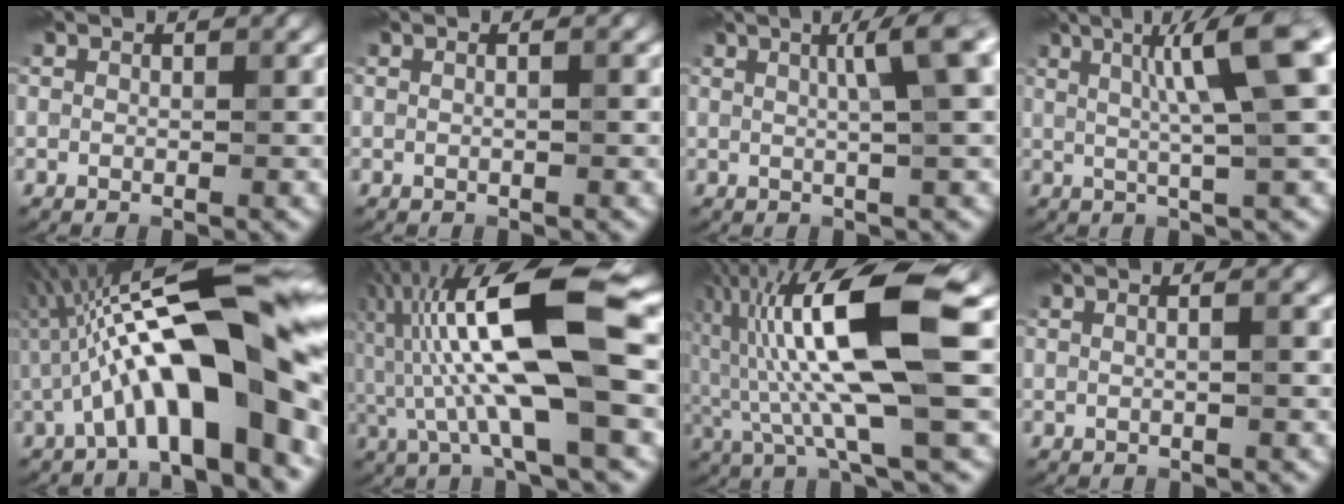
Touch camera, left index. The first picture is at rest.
{"total": 1.2, "force": [0.3, 0.5, 1.1], "torque": [-0.006, -0.008, -0.007]}
{"total": 5.2, "force": [1.5, 0.8, 4.9], "torque": [-0.060, 0.015, 0.023]}
{"total": 8.0, "force": [2.3, 1.3, 7.6], "torque": [-0.096, 0.018, 0.032]}
{"total": 14.7, "force": [-1.0, 4.0, 14.1], "torque": [-0.221, 0.031, -0.023]}
{"total": 13.3, "force": [0.2, 3.2, 12.9], "torque": [-0.240, 0.029, -0.004]}
{"total": 12.6, "force": [1.2, 2.7, 12.2], "torque": [-0.231, 0.013, 0.021]}
{"total": 2.3, "force": [0.6, 1.1, 1.9], "torque": [-0.005, 0.001, -0.017]}